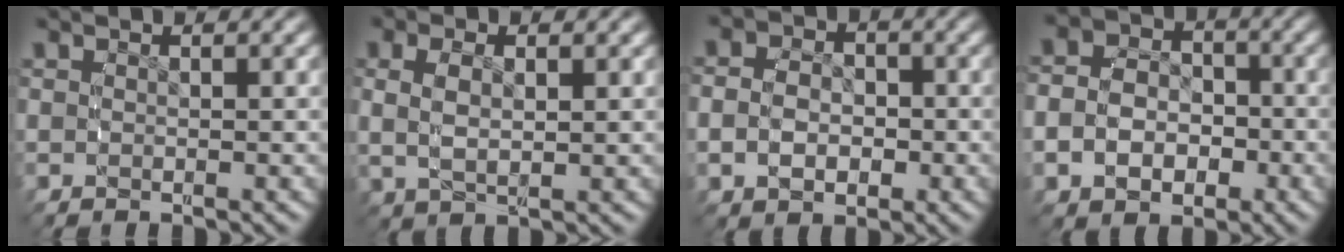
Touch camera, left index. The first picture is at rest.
{"total": 3.9, "force": [0.6, 2.5, 2.9], "torque": [-0.071, 0.004, 0.012]}
{"total": 5.2, "force": [-0.9, 4.4, 2.7], "torque": [-0.054, -0.002, -0.021]}
{"total": 8.0, "force": [-1.7, 6.9, 3.7], "torque": [-0.078, -0.011, -0.037]}